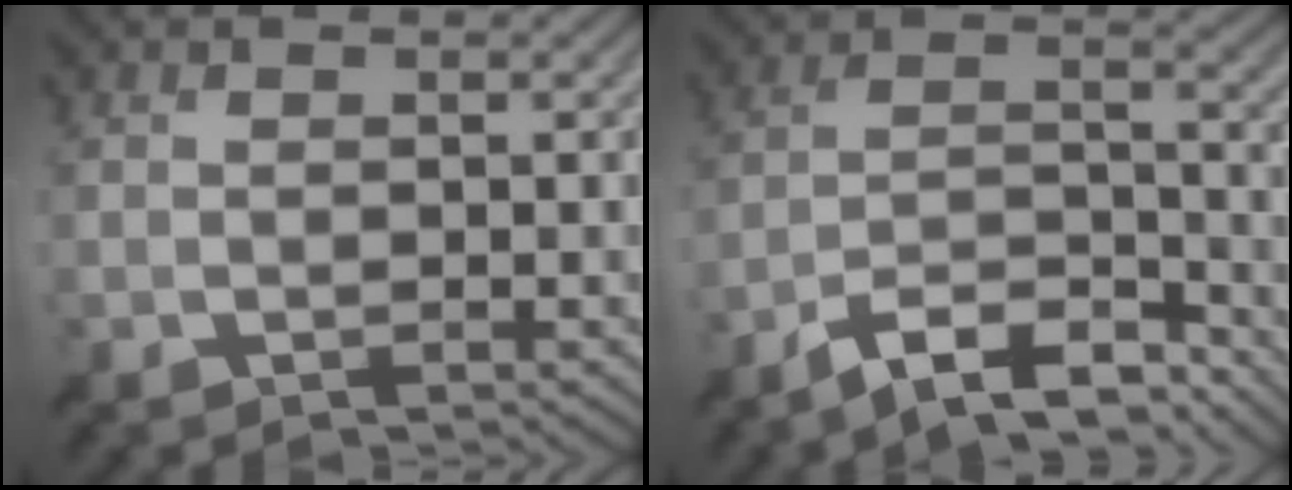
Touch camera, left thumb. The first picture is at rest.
{"total": 10.7, "force": [-8.7, 2.5, 5.7], "torque": [-0.101, 0.009, -0.159]}